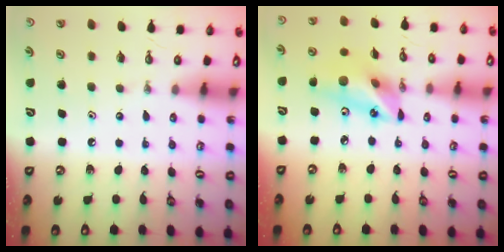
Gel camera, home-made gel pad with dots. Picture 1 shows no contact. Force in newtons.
{"total": 15.7, "press": 15.3, "slide": 3.7}